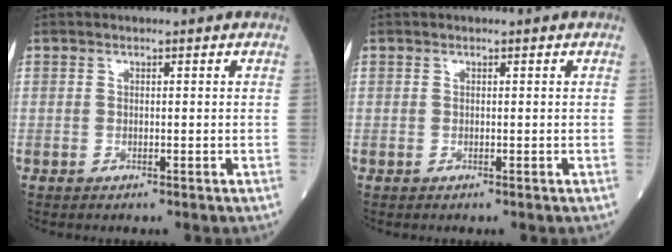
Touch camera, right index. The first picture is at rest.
{"total": 0.0}